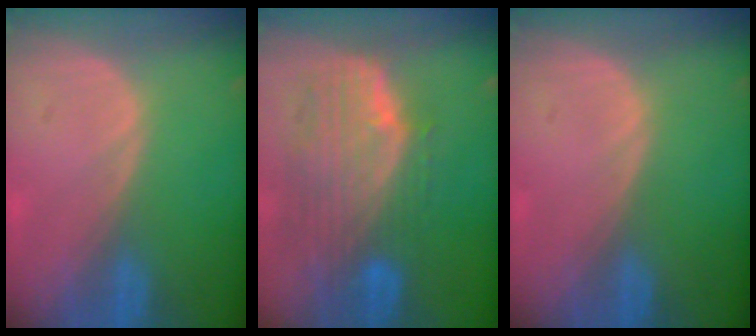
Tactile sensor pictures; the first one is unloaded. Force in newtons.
{"total": 10.0, "press": 8.9, "slide": 4.6}
{"total": 0.0}